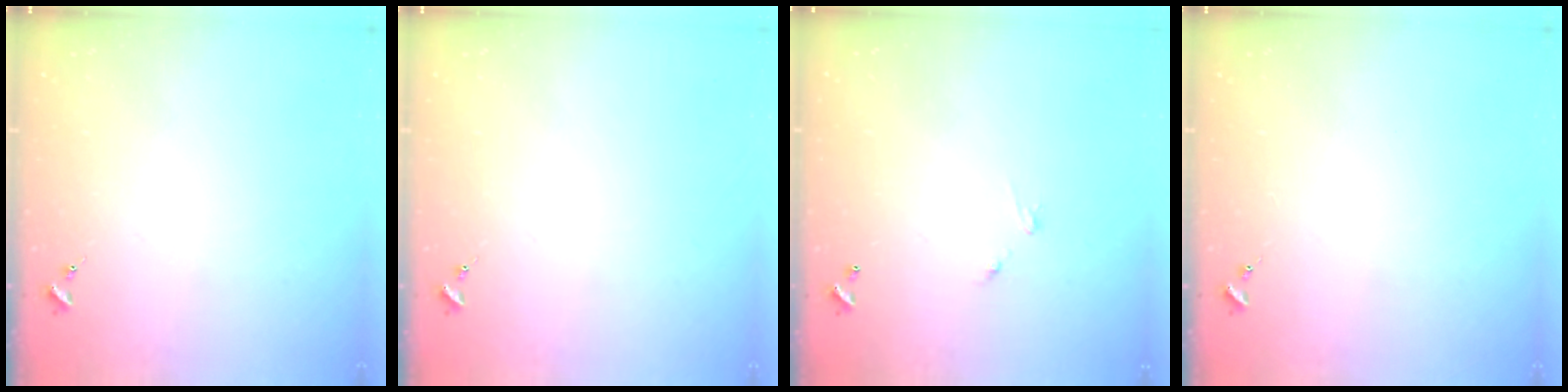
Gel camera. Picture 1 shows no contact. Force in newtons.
{"total": 0.0}
{"total": 4.5, "press": 4.5, "slide": 0.3}
{"total": 0.0}